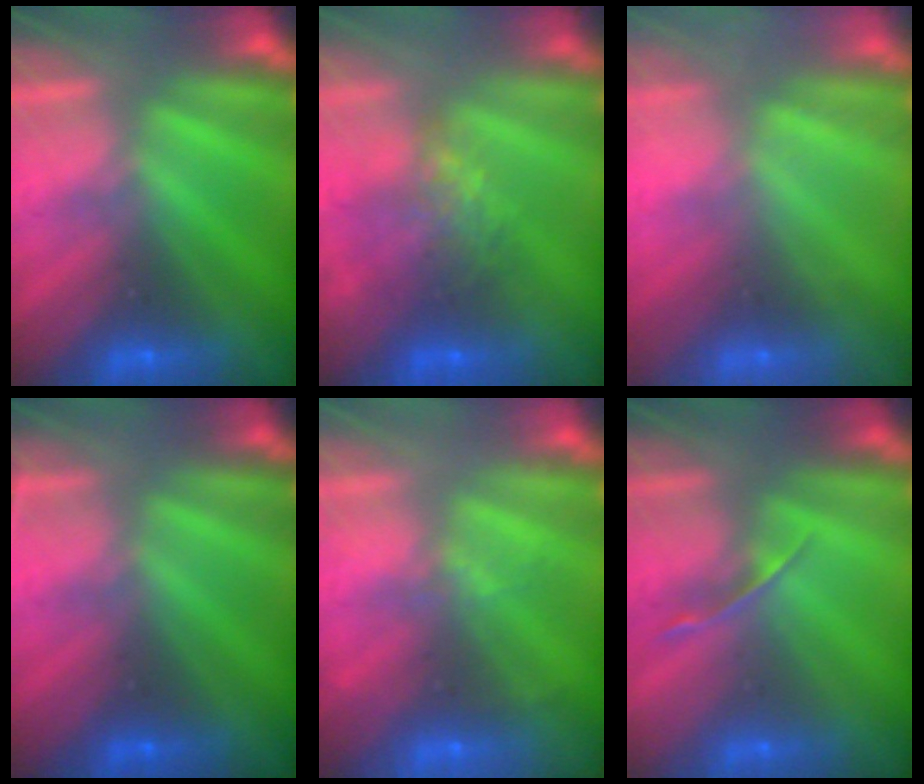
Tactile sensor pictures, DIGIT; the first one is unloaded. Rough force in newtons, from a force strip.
{"total": 7.5}
{"total": 2.2}
{"total": 2.4}
{"total": 2.3}
{"total": 1.4}